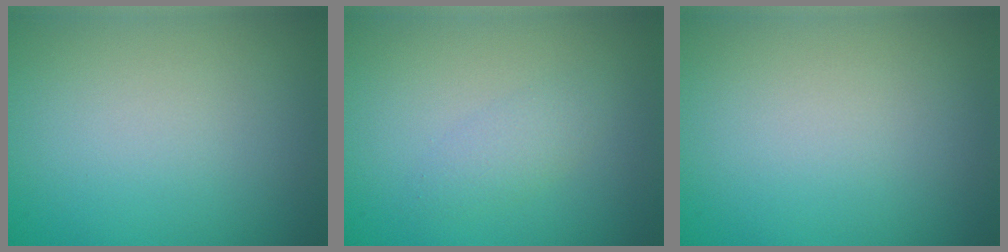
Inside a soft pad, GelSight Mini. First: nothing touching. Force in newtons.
{"total": 1.5, "press": 1.5, "slide": 0.1}
{"total": 0.0}